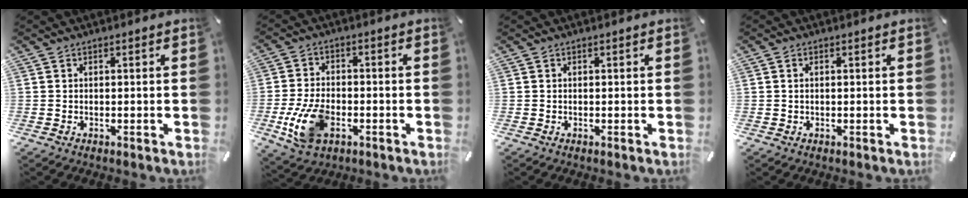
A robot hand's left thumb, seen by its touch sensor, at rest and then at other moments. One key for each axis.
{"total": 11.4, "fx": -3.5, "fy": 7.2, "fz": 8.1, "tx": -0.167, "ty": 0.002, "tz": -0.061}
{"total": 0.0}
{"total": 0.9, "fx": 0.1, "fy": 0.5, "fz": 0.8, "tx": -0.016, "ty": 0.003, "tz": 0.000}